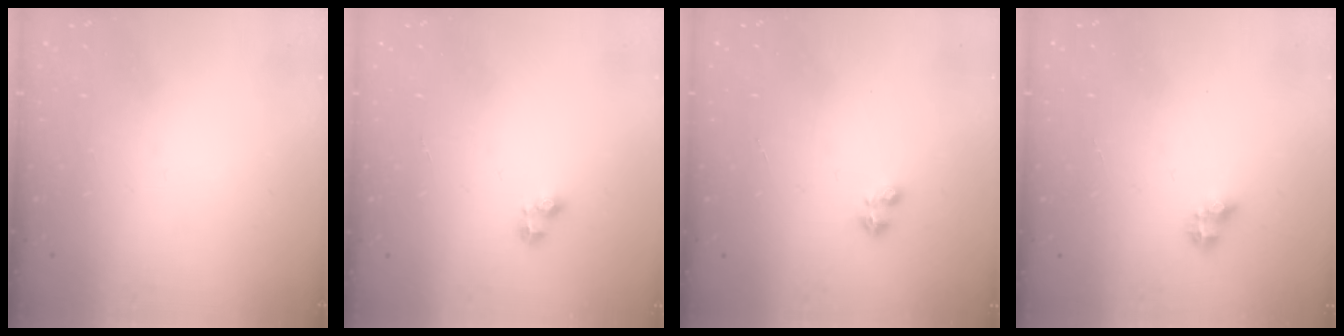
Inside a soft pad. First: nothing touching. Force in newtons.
{"total": 2.5, "press": 2.5, "slide": 0.2}
{"total": 1.5, "press": 1.5, "slide": 0.3}
{"total": 4.9, "press": 4.9, "slide": 0.5}